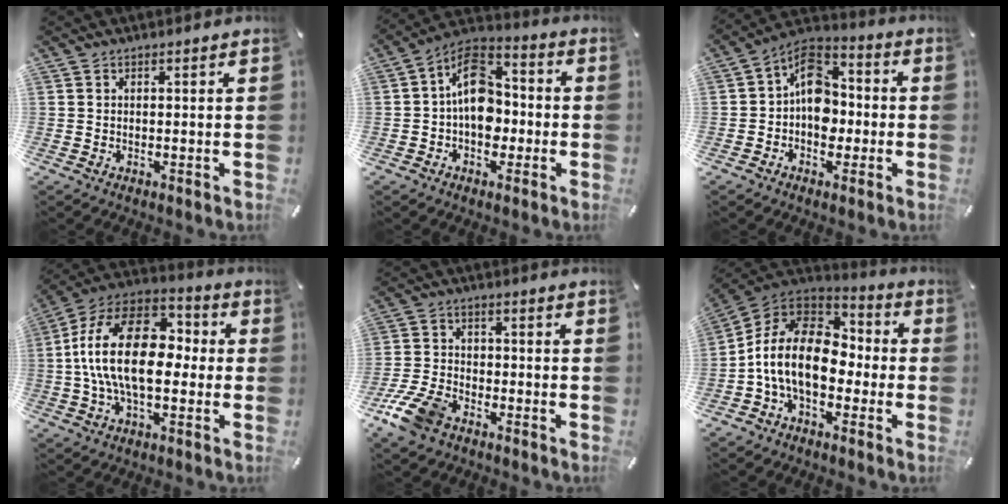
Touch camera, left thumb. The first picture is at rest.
{"total": 12.7, "force": [-0.8, 9.3, 8.7], "torque": [-0.150, 0.014, -0.012]}
{"total": 10.6, "force": [-1.2, 8.4, 6.3], "torque": [-0.104, 0.012, -0.022]}
{"total": 20.8, "force": [-1.3, 12.4, 16.7], "torque": [-0.328, 0.018, -0.017]}
{"total": 10.2, "force": [-6.3, 6.0, 5.3], "torque": [-0.121, 0.027, -0.120]}
{"total": 15.8, "force": [-3.1, 10.6, 11.3], "torque": [-0.227, 0.025, -0.058]}